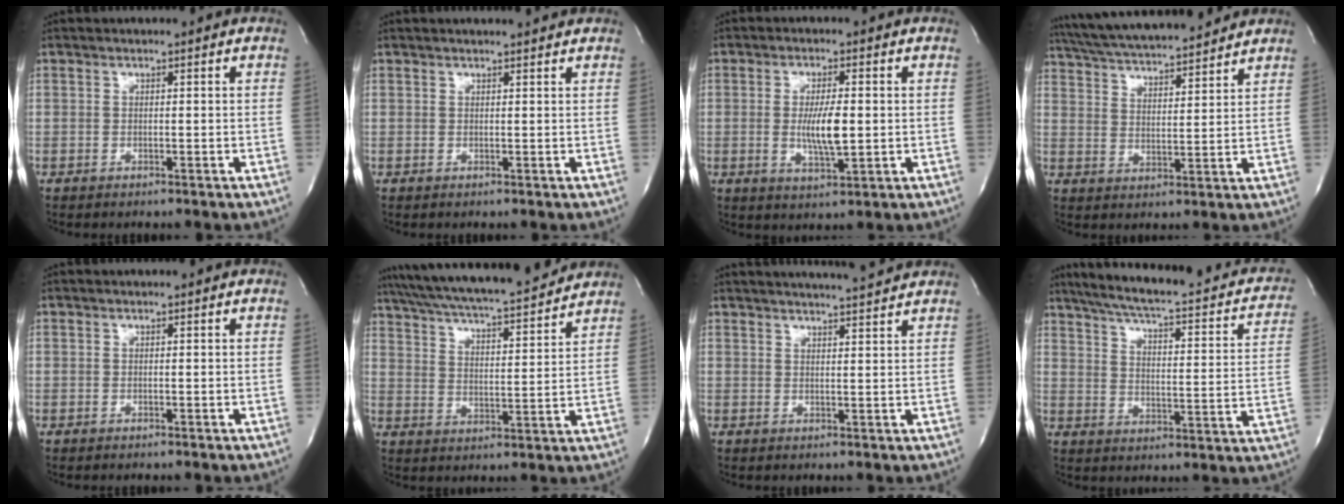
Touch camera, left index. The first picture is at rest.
{"total": 3.1, "force": [3.0, 0.0, 0.8], "torque": [-0.015, 0.009, 0.034]}
{"total": 6.1, "force": [-0.2, 1.1, 6.0], "torque": [-0.115, -0.011, -0.002]}
{"total": 17.2, "force": [15.6, 2.0, 6.9], "torque": [-0.129, 0.031, 0.249]}
{"total": 0.0}
{"total": 19.7, "force": [17.7, 1.9, 8.4], "torque": [-0.153, 0.014, 0.266]}
{"total": 8.7, "force": [8.1, -0.3, 2.9], "torque": [-0.051, 0.009, 0.105]}
{"total": 25.0, "force": [20.1, 5.4, 13.9], "torque": [-0.202, 0.004, 0.249]}